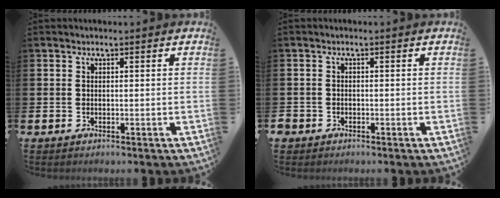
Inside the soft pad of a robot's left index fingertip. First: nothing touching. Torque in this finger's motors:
{"motor_torque": [-0.17, 0.08, 0.04, 0.01]}